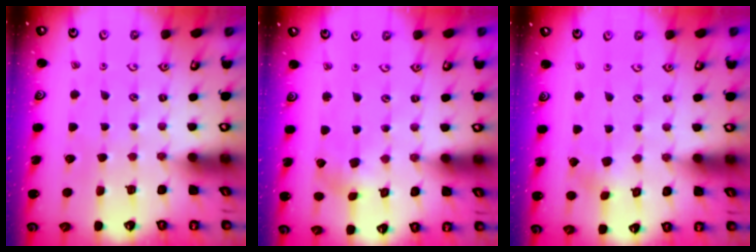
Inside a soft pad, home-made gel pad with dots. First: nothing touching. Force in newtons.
{"total": 1.2, "press": 1.2, "slide": 0.2}
{"total": 2.9, "press": 2.9, "slide": 0.2}